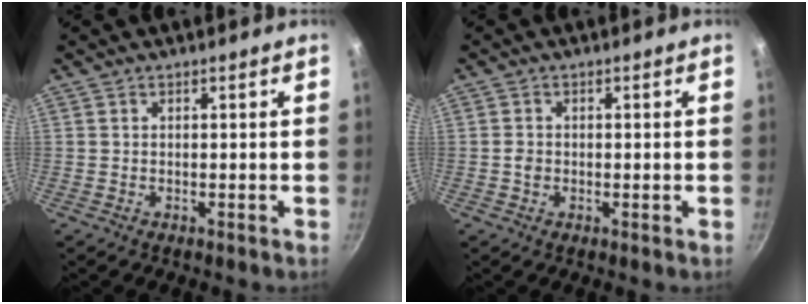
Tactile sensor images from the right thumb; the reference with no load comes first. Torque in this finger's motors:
{"motor_torque": [-0.03, 0.35, 0.40, -0.18, 0.02]}